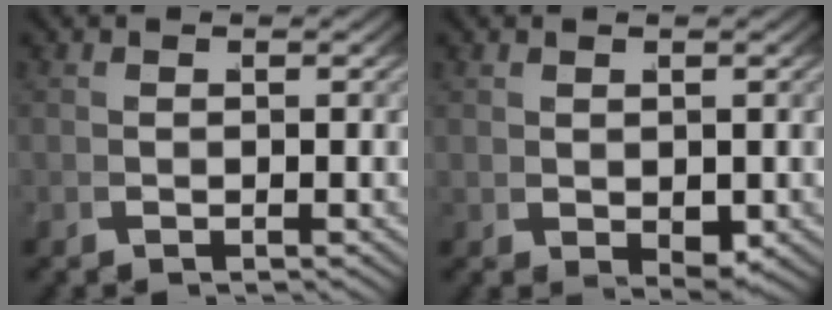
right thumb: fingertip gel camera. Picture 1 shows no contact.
{"total": 1.8, "force": [0.5, 1.1, 1.3], "torque": [-0.026, -0.018, 0.025]}